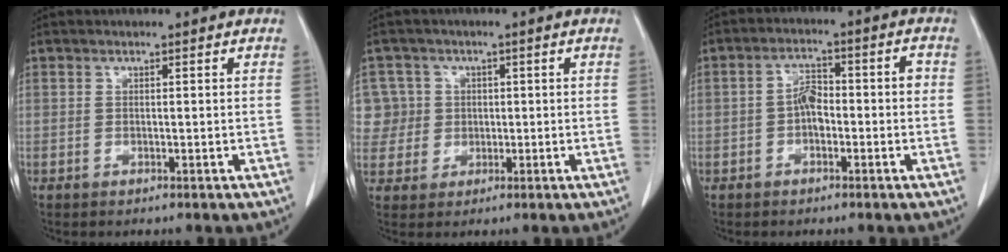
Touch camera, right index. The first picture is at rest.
{"total": 7.7, "force": [1.4, 7.6, 0.2], "torque": [-0.008, 0.034, 0.041]}
{"total": 4.8, "force": [-1.0, 2.4, 4.0], "torque": [-0.070, 0.025, -0.019]}